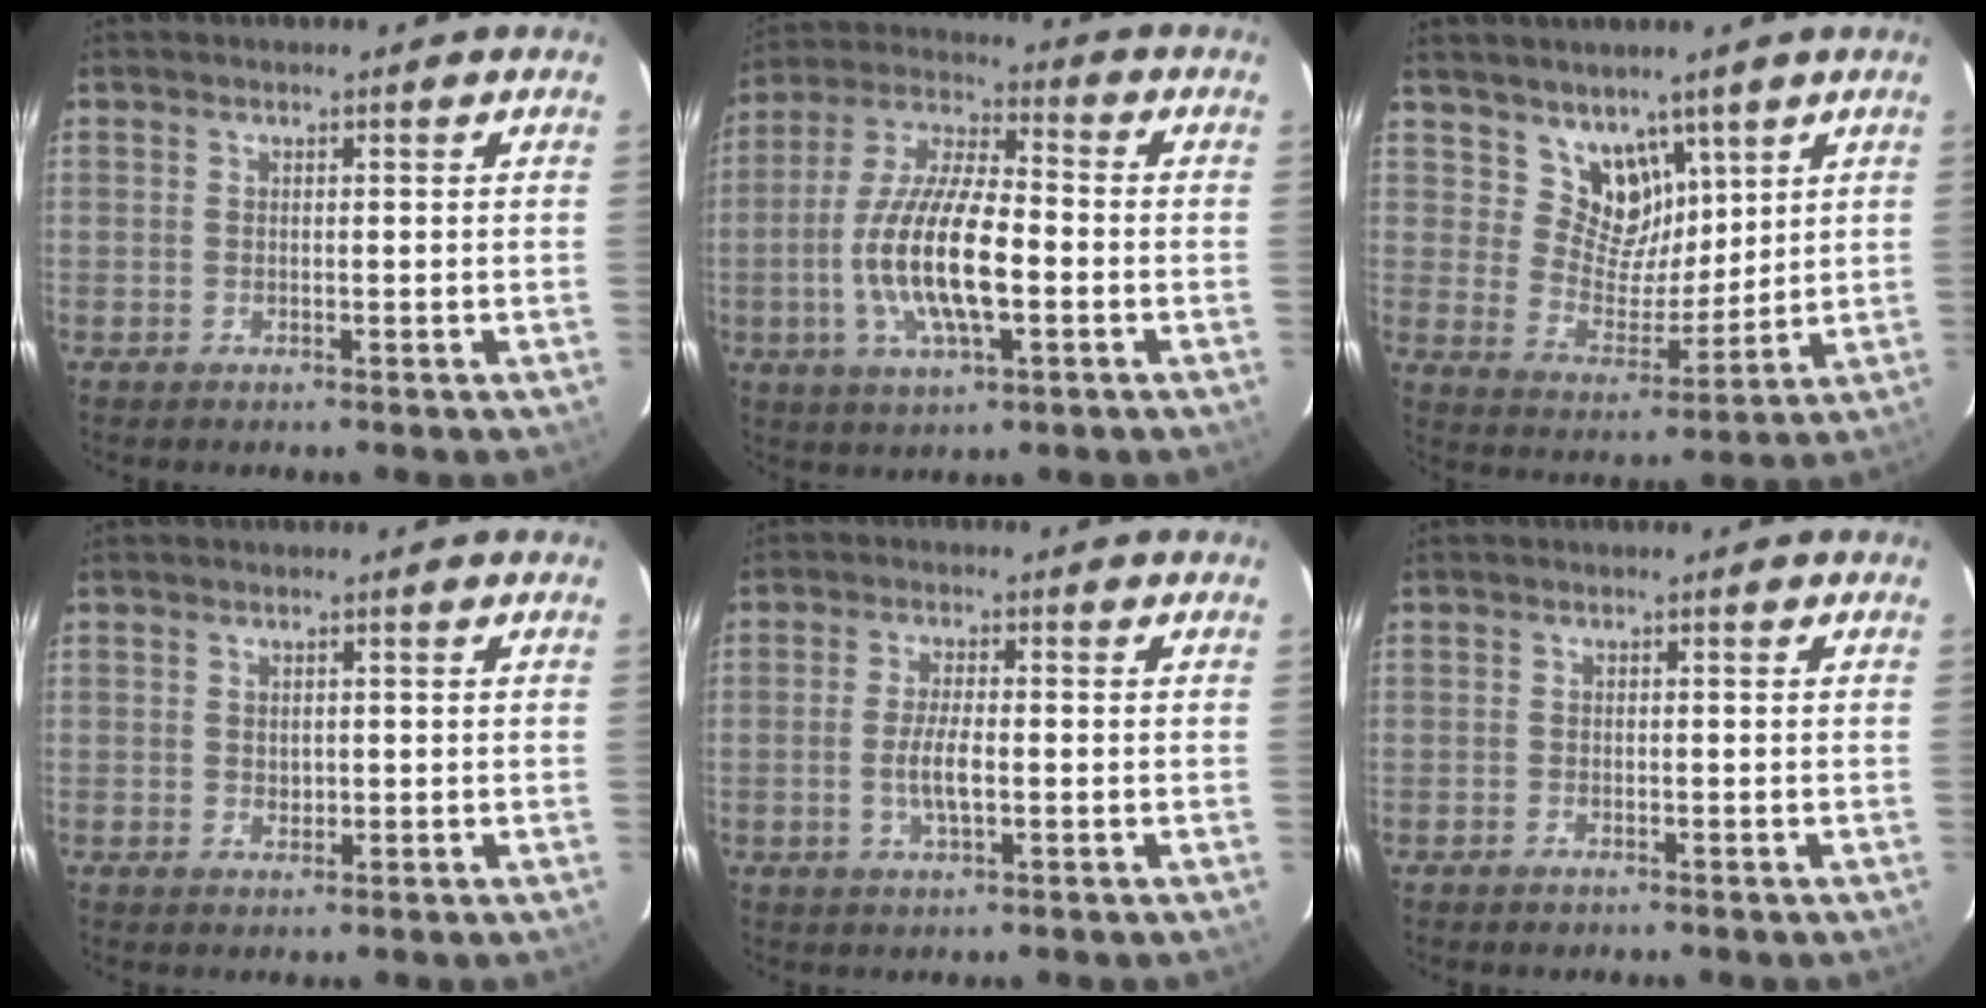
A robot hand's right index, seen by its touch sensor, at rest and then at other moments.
{"total": 15.7, "force": [-3.3, 5.1, 14.5], "torque": [-0.293, -0.004, -0.064]}
{"total": 9.0, "force": [6.0, 6.1, 2.6], "torque": [-0.034, -0.008, 0.118]}
{"total": 1.4, "force": [0.1, 1.2, 0.6], "torque": [-0.007, 0.000, 0.004]}
{"total": 4.7, "force": [-1.0, 1.2, 4.4], "torque": [-0.087, -0.004, -0.018]}
{"total": 1.2, "force": [-0.9, 0.7, 0.3], "torque": [-0.007, 0.002, -0.015]}